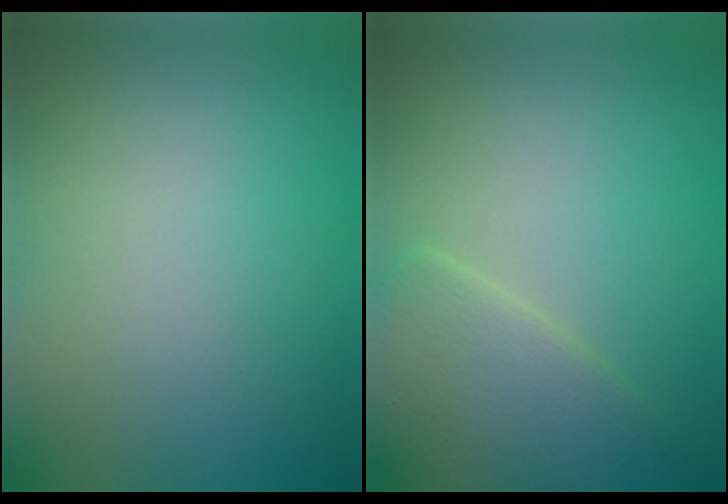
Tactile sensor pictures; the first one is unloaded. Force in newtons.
{"total": 4.2, "press": 4.2, "slide": 0.1}